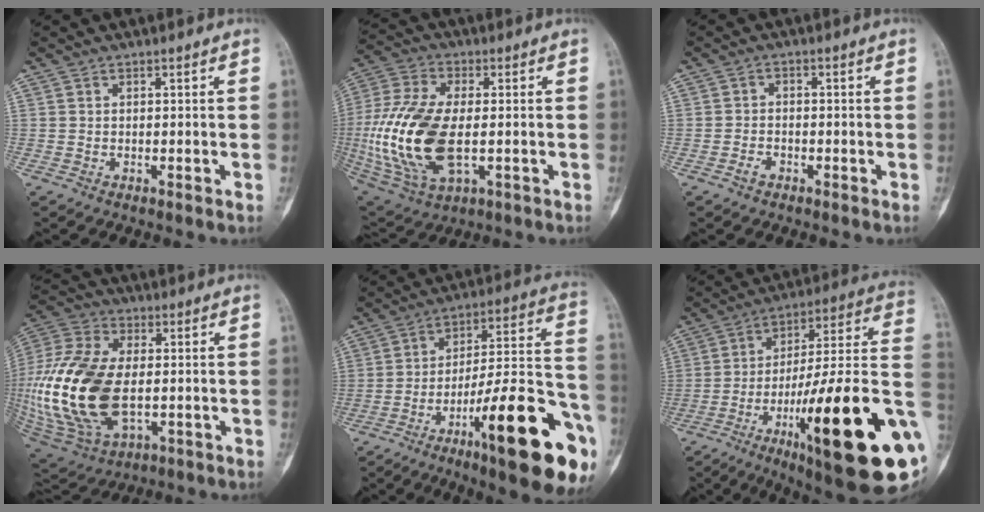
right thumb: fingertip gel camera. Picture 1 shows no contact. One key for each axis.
{"total": 21.1, "fx": -2.2, "fy": 10.8, "fz": 18.0, "tx": -0.404, "ty": -0.009, "tz": -0.028}
{"total": 2.1, "fx": -1.3, "fy": 1.4, "fz": 0.9, "tx": -0.007, "ty": 0.013, "tz": -0.026}
{"total": 25.8, "fx": -2.1, "fy": 14.6, "fz": 21.2, "tx": -0.472, "ty": -0.011, "tz": -0.021}
{"total": 26.3, "fx": -12.1, "fy": 5.7, "fz": 22.6, "tx": -0.272, "ty": 0.067, "tz": -0.181}
{"total": 31.9, "fx": -9.0, "fy": 5.9, "fz": 30.0, "tx": -0.381, "ty": 0.030, "tz": -0.138}